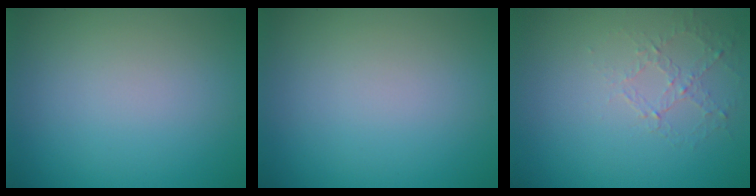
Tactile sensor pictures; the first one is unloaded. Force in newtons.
{"total": 0.0}
{"total": 1.1, "press": 0.5, "slide": 1.0}